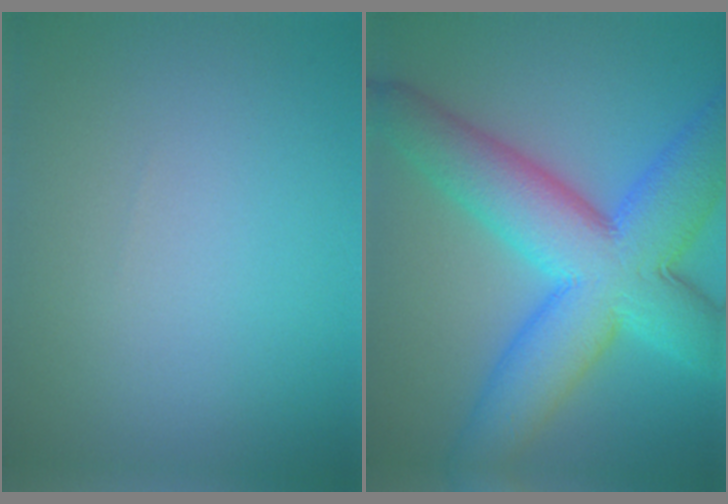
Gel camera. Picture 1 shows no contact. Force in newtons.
{"total": 11.9, "press": 11.9, "slide": 0.2}